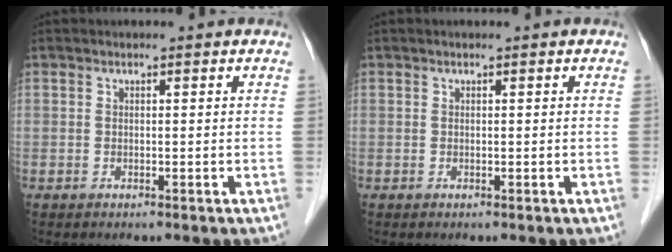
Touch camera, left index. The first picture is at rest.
{"total": 0.0}